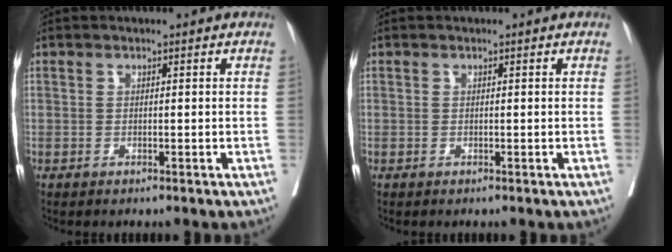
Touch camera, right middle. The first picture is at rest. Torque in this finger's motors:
{"motor_torque": [0.00, 0.00, 0.00, 0.00]}